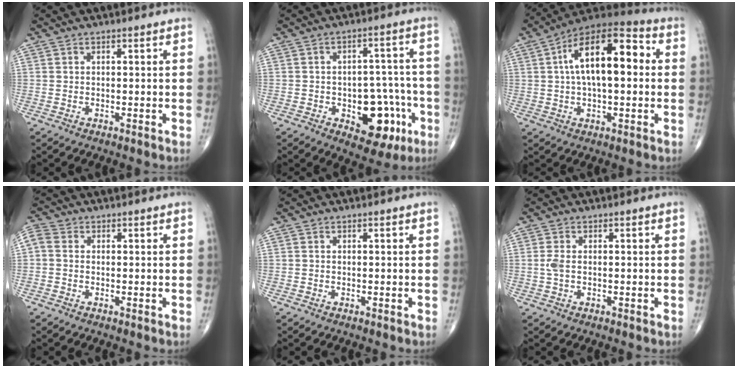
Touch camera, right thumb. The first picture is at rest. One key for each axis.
{"total": 12.7, "fx": -4.6, "fy": 7.4, "fz": 9.2, "tx": -0.075, "ty": 0.038, "tz": -0.051}
{"total": 17.5, "fx": 2.7, "fy": 8.0, "fz": 15.4, "tx": -0.236, "ty": 0.036, "tz": 0.032}
{"total": 2.7, "fx": 0.1, "fy": 2.1, "fz": 1.7, "tx": -0.040, "ty": 0.009, "tz": -0.010}
{"total": 0.0}
{"total": 1.8, "fx": -0.1, "fy": 0.8, "fz": 1.6, "tx": -0.047, "ty": -0.001, "tz": -0.003}